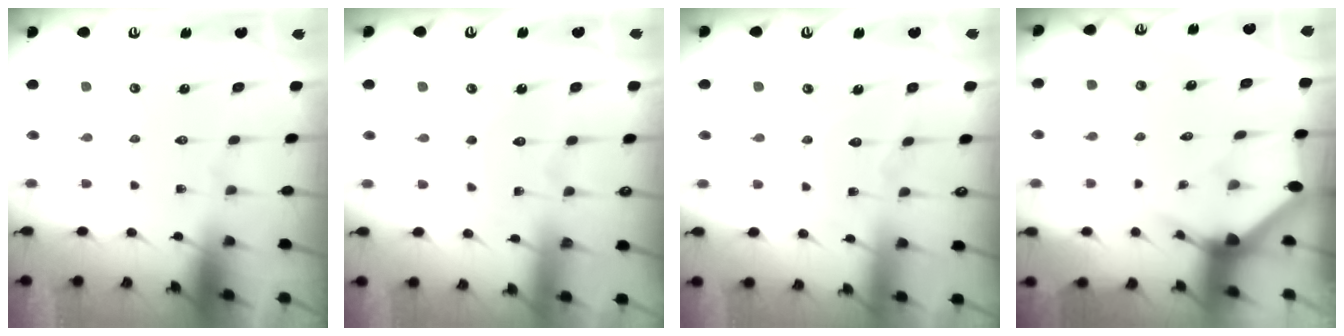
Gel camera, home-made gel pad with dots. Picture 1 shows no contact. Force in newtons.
{"total": 3.5, "press": 3.5, "slide": 0.4}
{"total": 5.2, "press": 5.2, "slide": 0.5}
{"total": 2.8, "press": 2.8, "slide": 0.2}